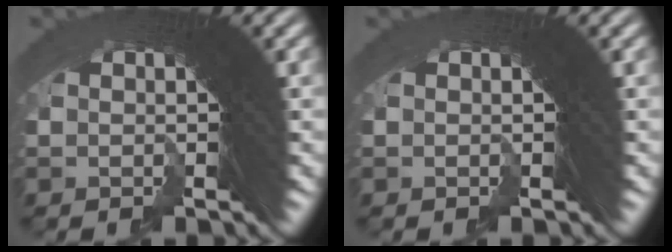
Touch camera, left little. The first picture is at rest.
{"total": 0.0}